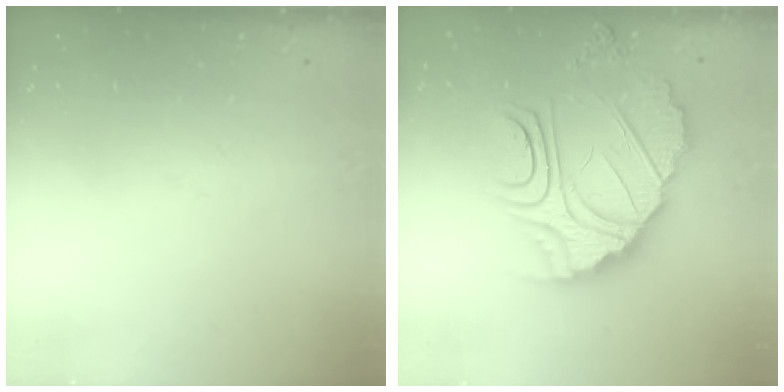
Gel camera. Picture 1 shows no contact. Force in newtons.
{"total": 14.3, "press": 14.2, "slide": 1.3}